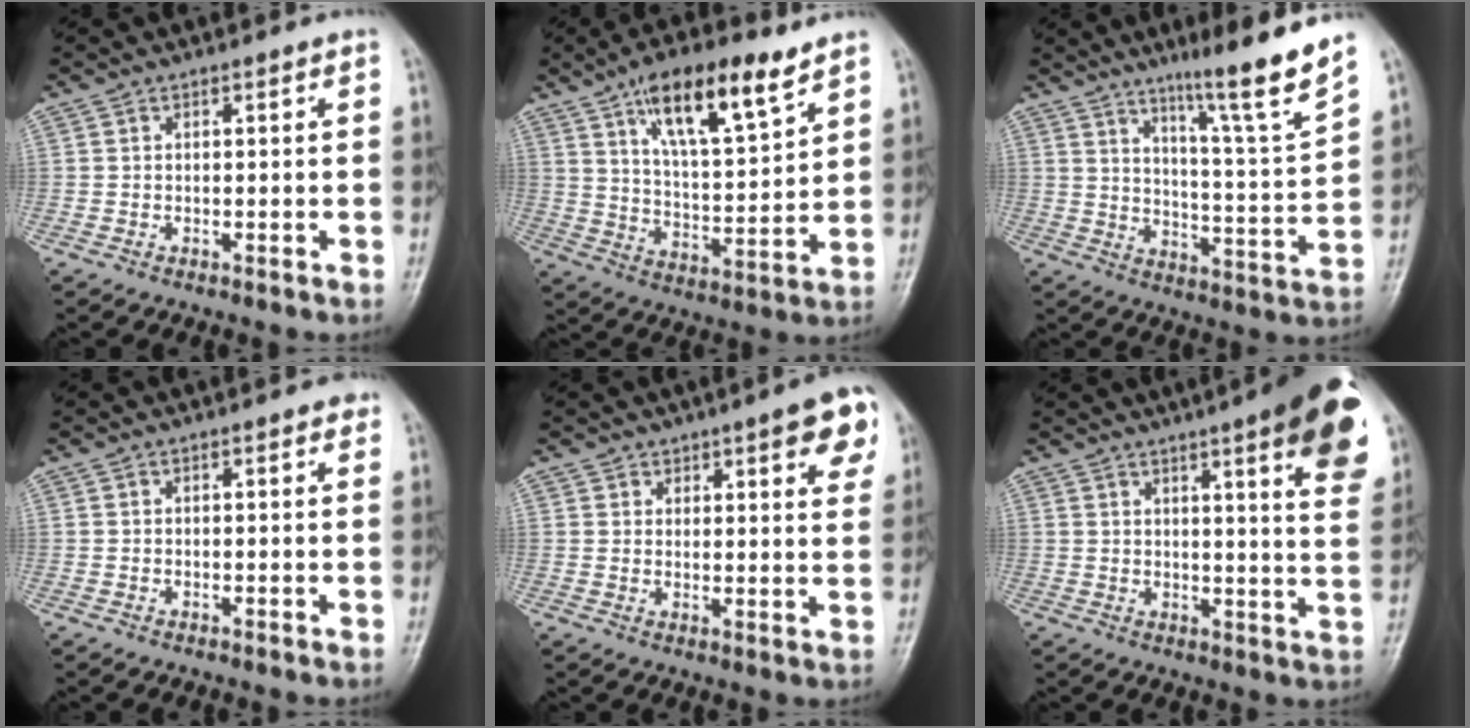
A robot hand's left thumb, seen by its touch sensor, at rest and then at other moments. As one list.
[{"total": 15.9, "force": [9.3, 5.0, 11.8], "torque": [-0.176, -0.042, 0.161]}, {"total": 13.4, "force": [9.7, -0.6, 9.2], "torque": [-0.135, -0.069, 0.154]}, {"total": 1.3, "force": [0.7, 0.6, 0.9], "torque": [-0.006, 0.000, 0.004]}, {"total": 9.2, "force": [5.3, 3.7, 6.6], "torque": [-0.046, -0.022, 0.064]}, {"total": 18.3, "force": [9.7, 3.5, 15.2], "torque": [-0.173, -0.033, 0.110]}]